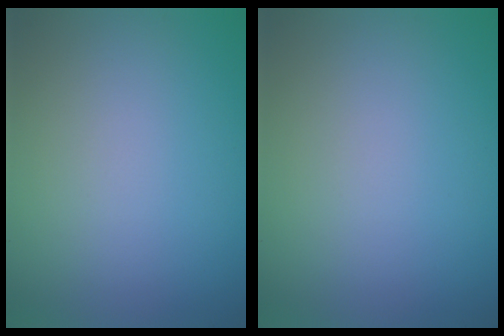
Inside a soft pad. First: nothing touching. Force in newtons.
{"total": 0.0}